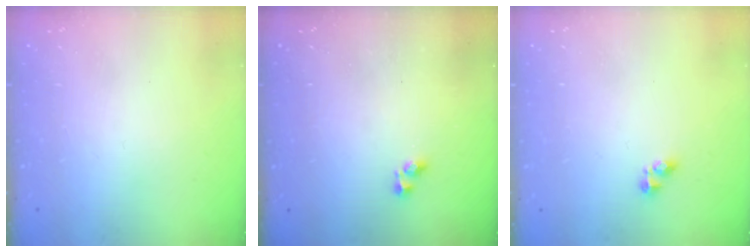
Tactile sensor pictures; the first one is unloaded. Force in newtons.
{"total": 3.0, "press": 3.0, "slide": 0.4}
{"total": 3.9, "press": 3.9, "slide": 0.4}